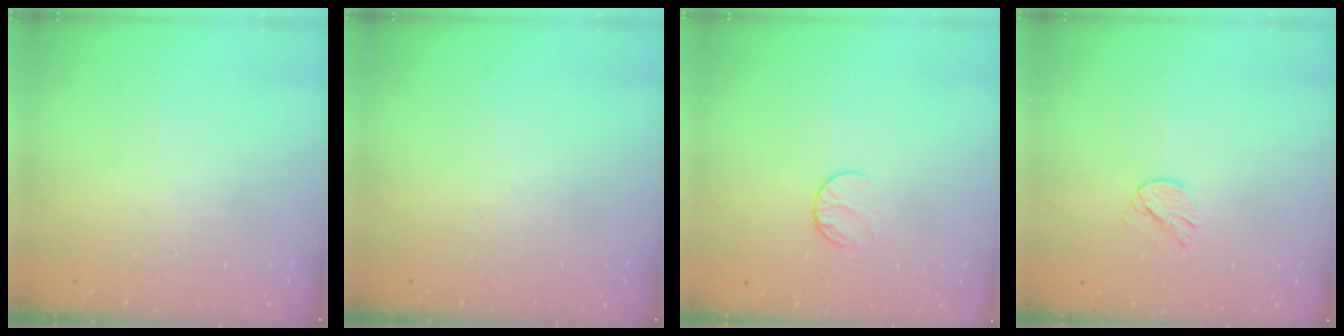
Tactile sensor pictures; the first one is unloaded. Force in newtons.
{"total": 0.0}
{"total": 7.3, "press": 7.2, "slide": 0.6}
{"total": 7.3, "press": 7.3, "slide": 0.4}